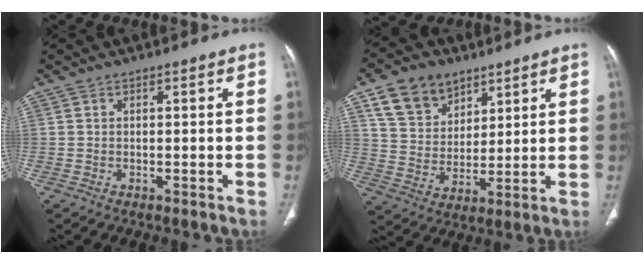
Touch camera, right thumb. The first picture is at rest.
{"total": 12.2, "force": [7.3, 8.4, 5.0], "torque": [-0.066, -0.025, 0.138]}